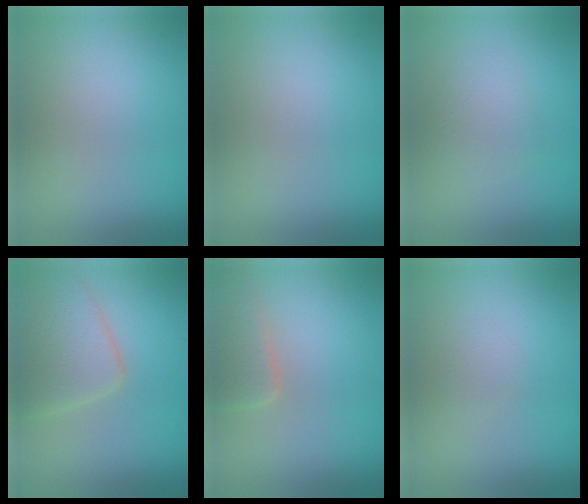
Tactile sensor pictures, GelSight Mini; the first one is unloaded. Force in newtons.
{"total": 0.0}
{"total": 1.9, "press": 1.9, "slide": 0.0}
{"total": 5.1, "press": 5.1, "slide": 0.3}
{"total": 2.9, "press": 2.9, "slide": 0.3}
{"total": 0.6, "press": 0.6, "slide": 0.0}